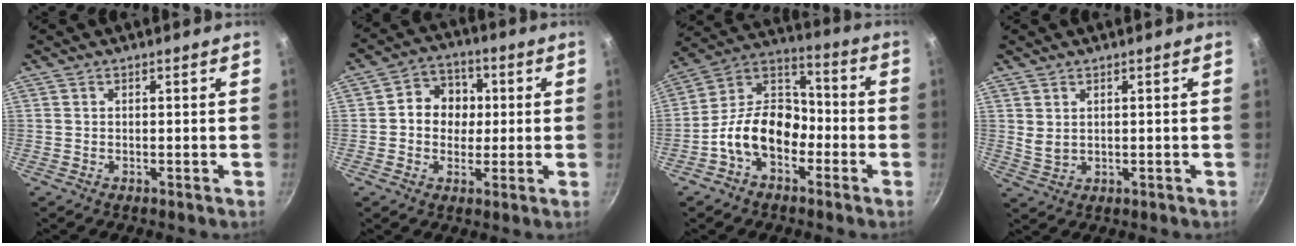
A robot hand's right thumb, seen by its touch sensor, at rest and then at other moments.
{"total": 8.7, "force": [0.8, 7.6, 4.1], "torque": [-0.026, 0.008, -0.002]}
{"total": 14.1, "force": [-4.9, 9.6, 9.2], "torque": [-0.120, 0.058, -0.110]}
{"total": 2.5, "force": [1.1, 1.5, 1.7], "torque": [-0.031, -0.010, 0.025]}